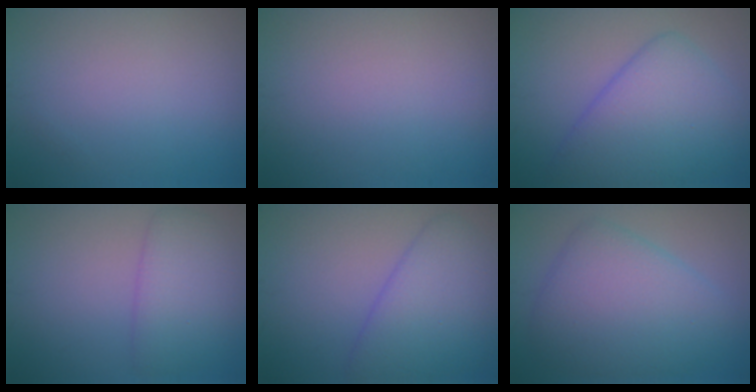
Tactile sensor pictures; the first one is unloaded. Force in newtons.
{"total": 0.0}
{"total": 7.2, "press": 7.2, "slide": 0.3}
{"total": 4.1, "press": 4.1, "slide": 0.2}
{"total": 5.6, "press": 5.6, "slide": 0.2}
{"total": 7.2, "press": 7.2, "slide": 0.2}